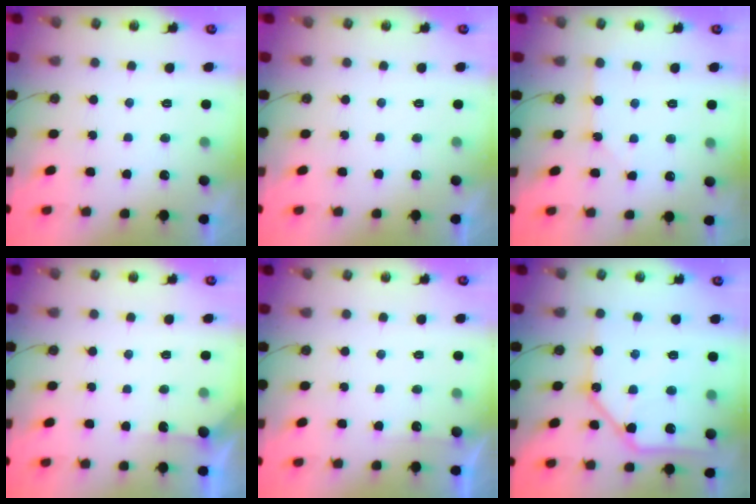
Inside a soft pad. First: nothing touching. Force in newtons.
{"total": 0.0}
{"total": 1.8, "press": 1.8, "slide": 0.3}
{"total": 3.2, "press": 3.2, "slide": 0.3}
{"total": 2.7, "press": 2.7, "slide": 0.4}
{"total": 14.0, "press": 13.9, "slide": 1.4}